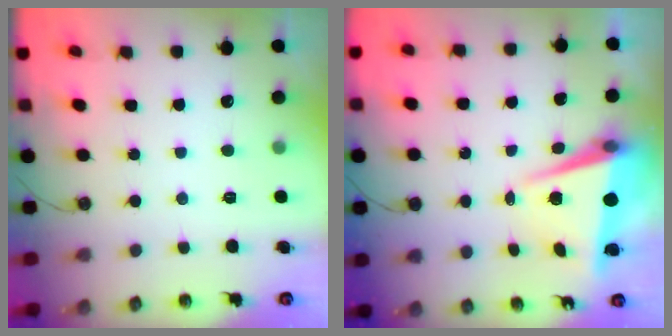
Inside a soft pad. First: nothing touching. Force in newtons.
{"total": 6.3, "press": 6.1, "slide": 1.6}